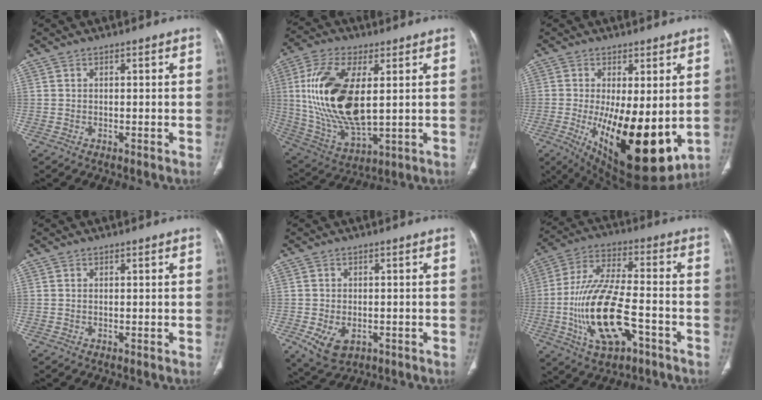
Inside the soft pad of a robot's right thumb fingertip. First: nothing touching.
{"total": 21.0, "force": [2.9, 9.9, 18.3], "torque": [-0.374, -0.019, 0.063]}
{"total": 20.3, "force": [-3.4, 8.1, 18.3], "torque": [-0.268, -0.037, -0.024]}
{"total": 0.0}
{"total": 6.6, "force": [-2.2, 4.3, 4.5], "torque": [-0.077, 0.000, -0.025]}
{"total": 18.5, "force": [-5.7, 7.8, 15.8], "torque": [-0.314, 0.031, -0.095]}